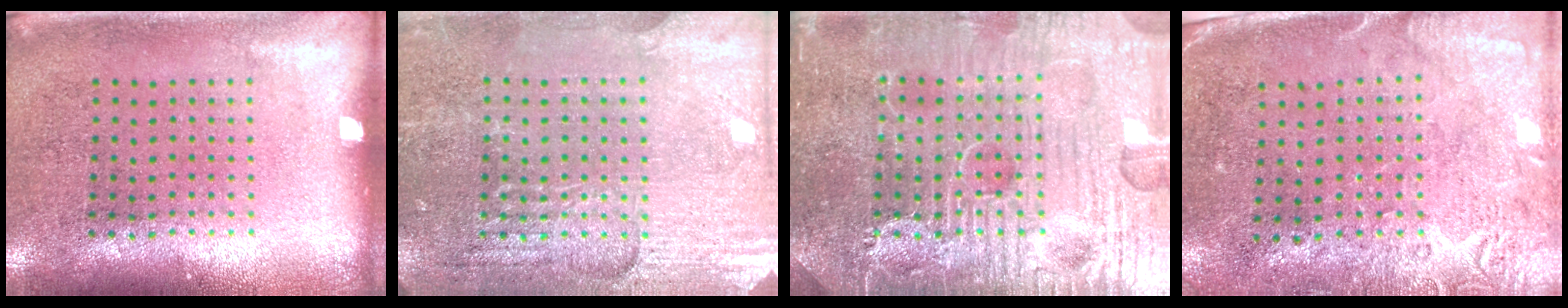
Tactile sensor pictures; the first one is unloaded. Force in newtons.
{"total": 3.7, "press": 3.5, "slide": 1.0}
{"total": 7.6, "press": 7.6, "slide": 0.8}
{"total": 2.8, "press": 2.3, "slide": 1.5}